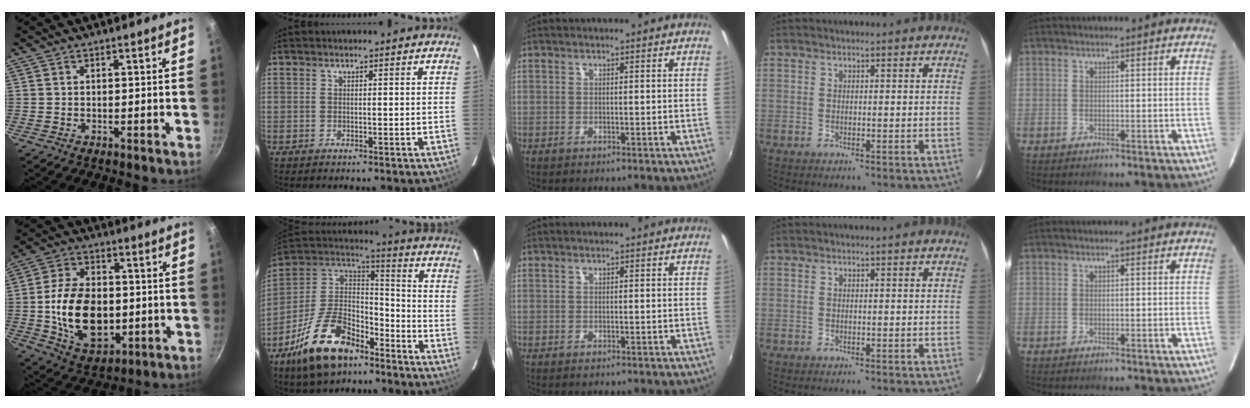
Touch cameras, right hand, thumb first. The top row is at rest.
{"thumb": {"total": 17.8, "force": [-1.5, 11.7, 13.3], "torque": [-0.211, 0.007, -0.017]}, "index": {"total": 20.1, "force": [-12.4, 10.6, 11.8], "torque": [-0.244, 0.019, -0.211]}}